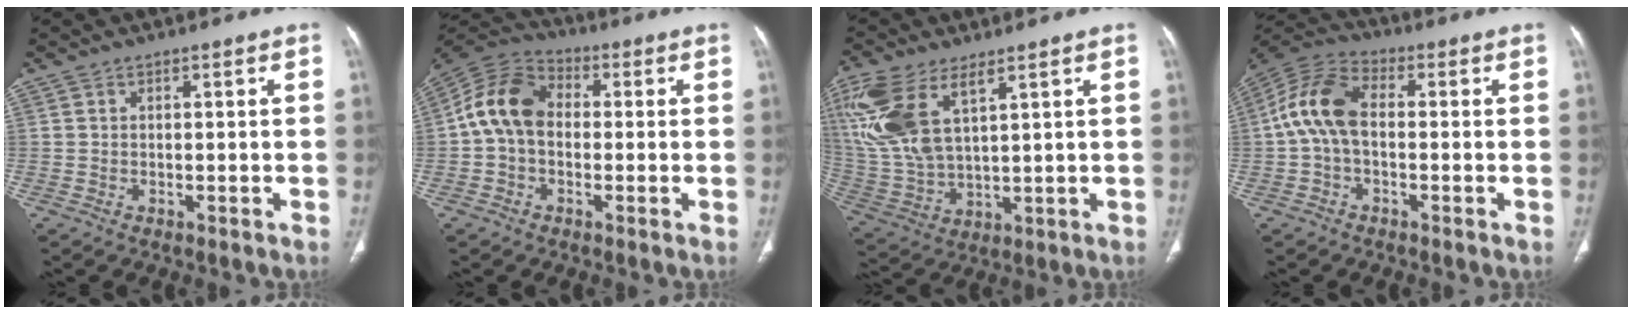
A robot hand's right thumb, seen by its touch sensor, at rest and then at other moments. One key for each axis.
{"total": 11.2, "fx": 0.0, "fy": 8.2, "fz": 7.7, "tx": -0.138, "ty": 0.032, "tz": -0.014}
{"total": 16.6, "fx": 7.8, "fy": 7.9, "fz": 12.4, "tx": -0.281, "ty": -0.016, "tz": 0.167}
{"total": 10.8, "fx": -0.1, "fy": 6.5, "fz": 8.6, "tx": -0.175, "ty": 0.031, "tz": -0.013}